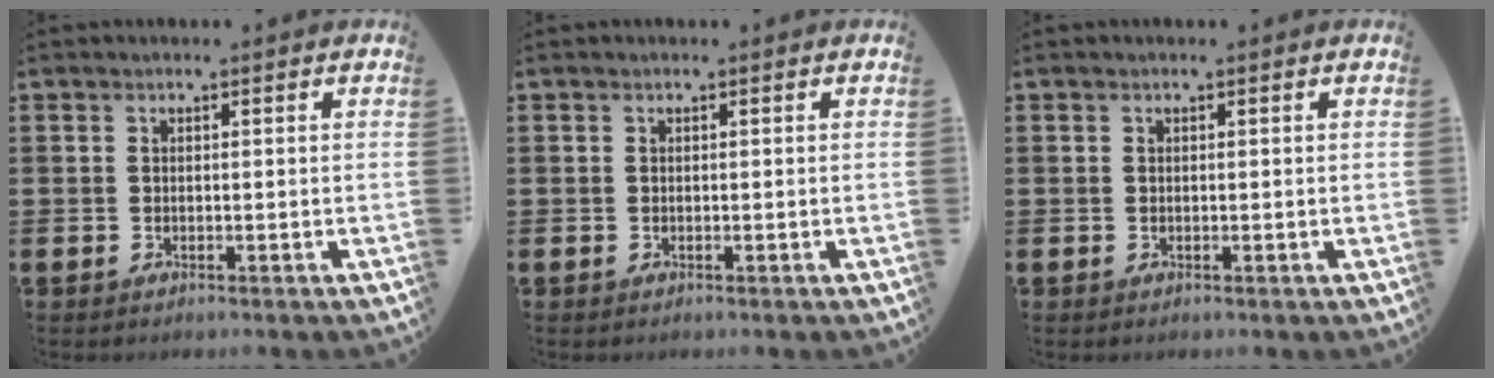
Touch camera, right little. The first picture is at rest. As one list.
[{"total": 0.0}, {"total": 0.0}]